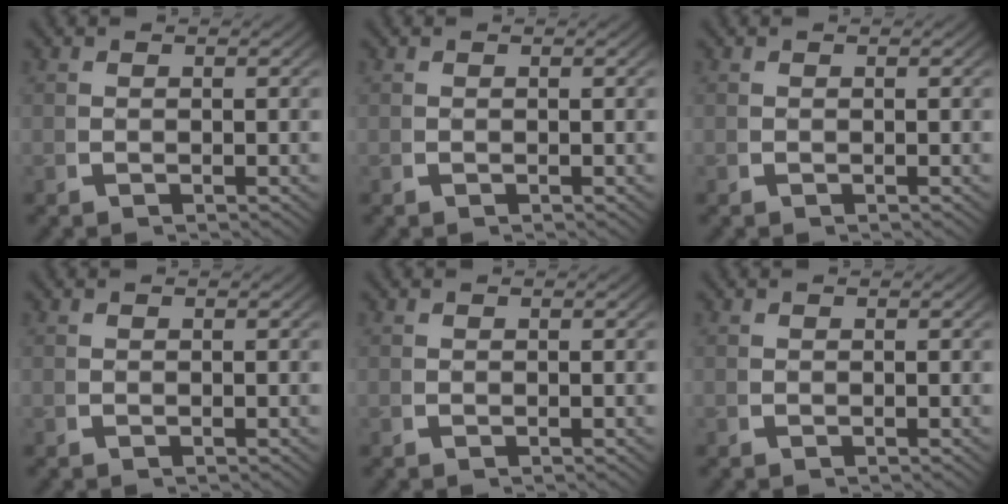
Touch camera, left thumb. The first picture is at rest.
{"total": 0.0}
{"total": 0.0}
{"total": 0.0}
{"total": 0.0}
{"total": 0.0}